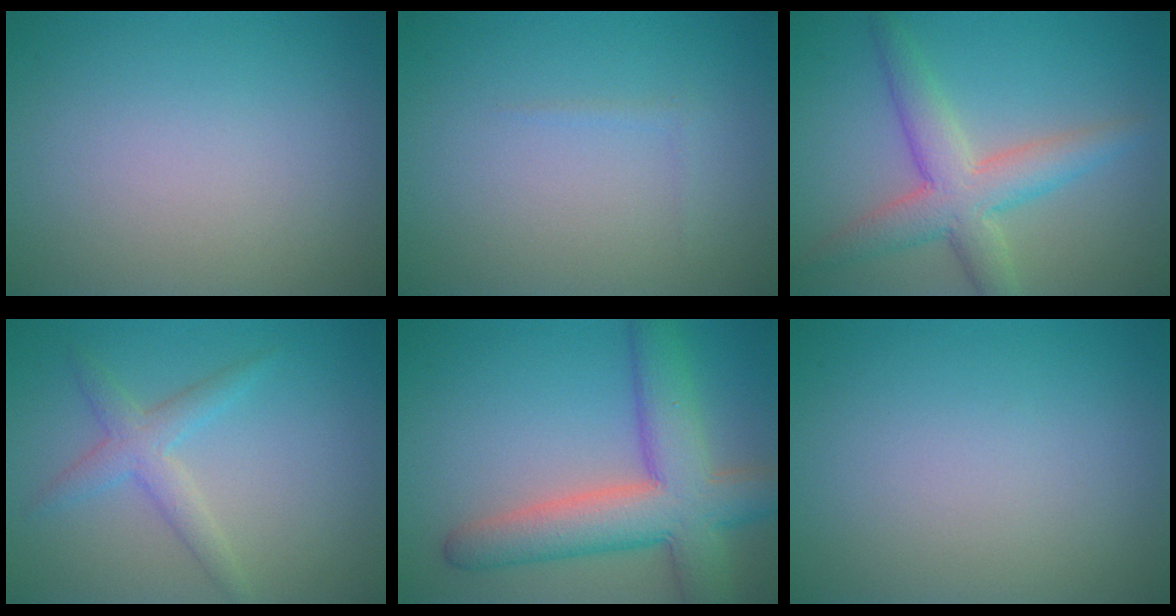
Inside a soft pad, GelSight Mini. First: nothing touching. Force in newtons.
{"total": 0.5, "press": 0.5, "slide": 0.1}
{"total": 5.3, "press": 5.3, "slide": 0.1}
{"total": 2.5, "press": 2.5, "slide": 0.2}
{"total": 8.5, "press": 8.5, "slide": 0.5}
{"total": 0.0}